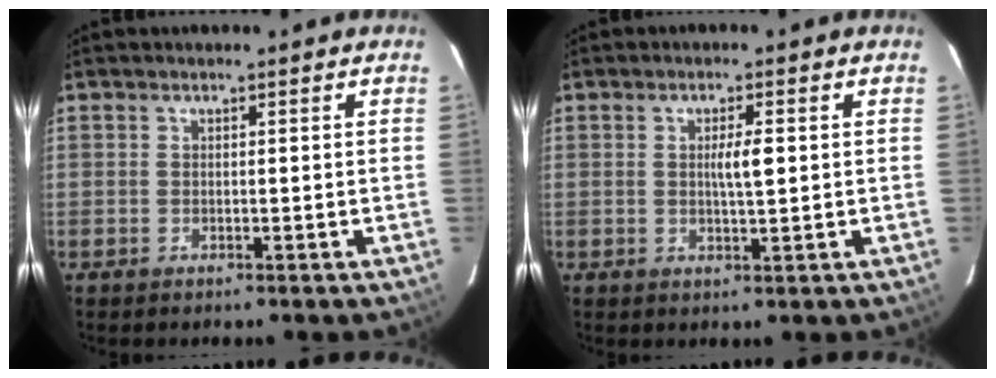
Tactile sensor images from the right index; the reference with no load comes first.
{"total": 3.2, "force": [0.4, 0.3, 3.2], "torque": [-0.056, -0.001, 0.006]}